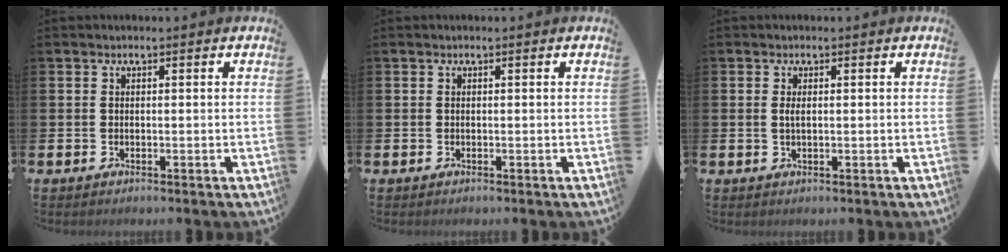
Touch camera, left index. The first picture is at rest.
{"total": 0.0}
{"total": 1.1, "force": [0.3, 0.4, 1.0], "torque": [-0.017, 0.001, 0.002]}